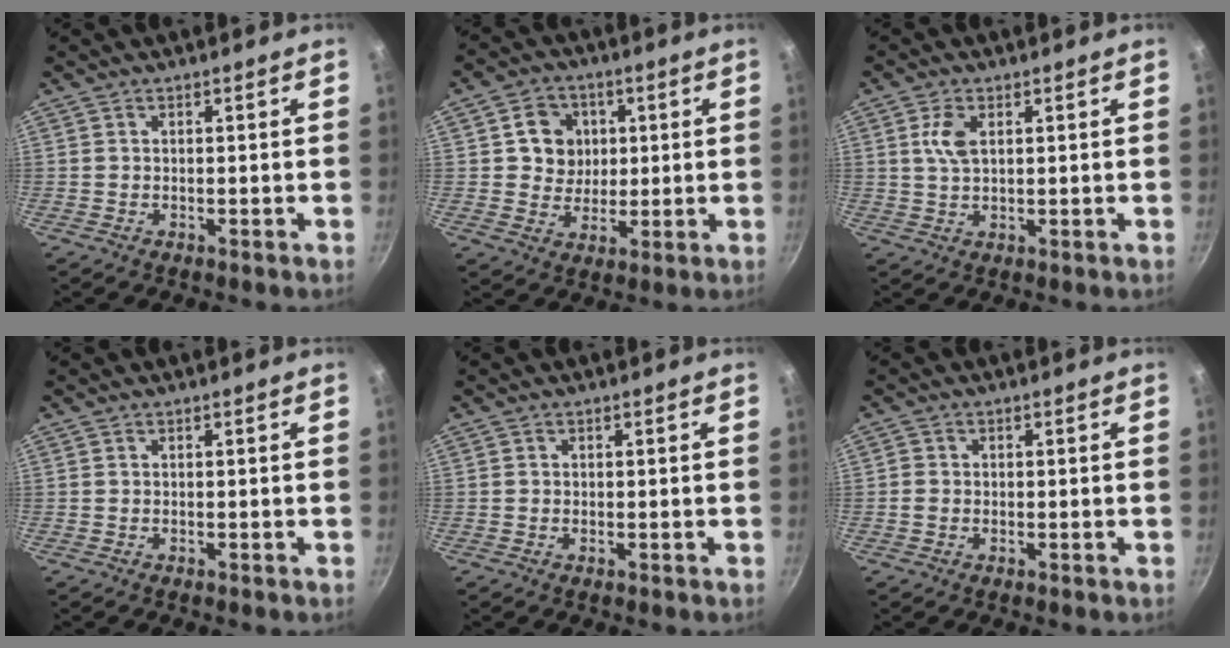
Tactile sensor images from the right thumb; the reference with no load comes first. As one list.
[{"total": 8.3, "force": [1.8, 7.6, 2.9], "torque": [-0.008, -0.002, 0.029]}, {"total": 4.3, "force": [1.3, 2.2, 3.4], "torque": [-0.069, -0.001, 0.026]}, {"total": 0.0}, {"total": 0.0}, {"total": 1.4, "force": [-0.4, 1.3, 0.3], "torque": [-0.006, 0.007, -0.008]}]